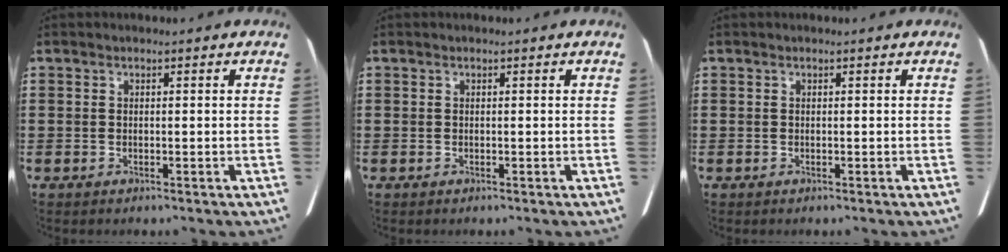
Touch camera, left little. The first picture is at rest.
{"total": 0.0}
{"total": 0.0}